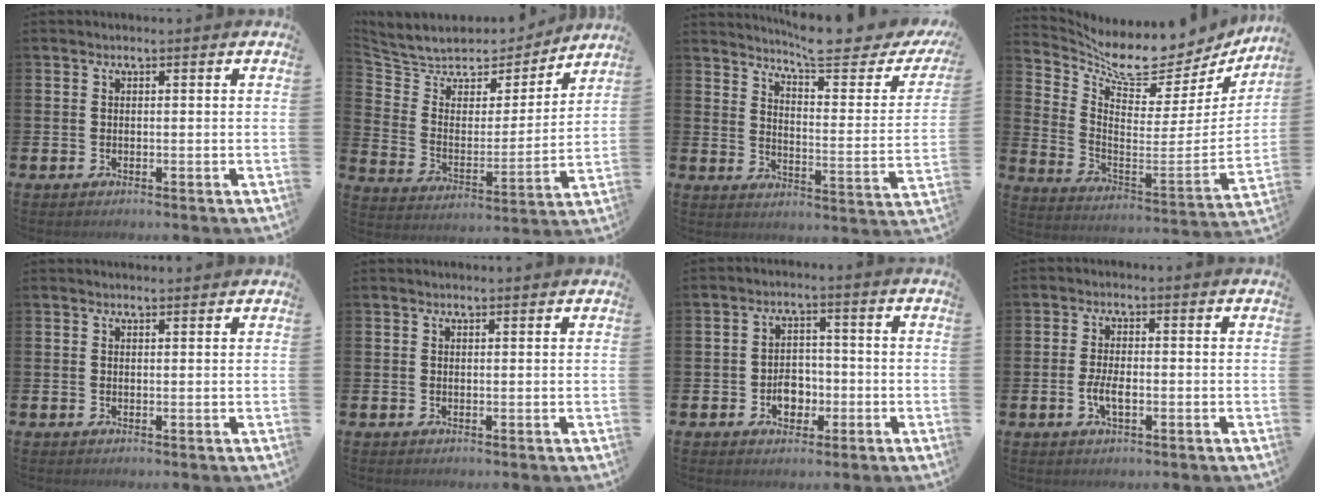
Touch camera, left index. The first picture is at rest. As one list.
[{"total": 7.0, "force": [6.3, 2.8, 0.6], "torque": [-0.061, -0.050, 0.109]}, {"total": 7.7, "force": [6.9, 0.6, 3.4], "torque": [-0.075, -0.053, 0.113]}, {"total": 8.9, "force": [8.2, 2.4, 2.5], "torque": [-0.078, -0.081, 0.134]}, {"total": 0.9, "force": [0.9, 0.1, 0.0], "torque": [0.006, -0.002, 0.015]}, {"total": 0.6, "force": [0.6, -0.1, 0.0], "torque": [0.007, -0.004, 0.010]}, {"total": 3.9, "force": [-1.3, 3.0, 2.1], "torque": [-0.028, 0.000, -0.031]}, {"total": 3.0, "force": [-0.8, 1.2, 2.6], "torque": [-0.063, 0.002, -0.015]}]